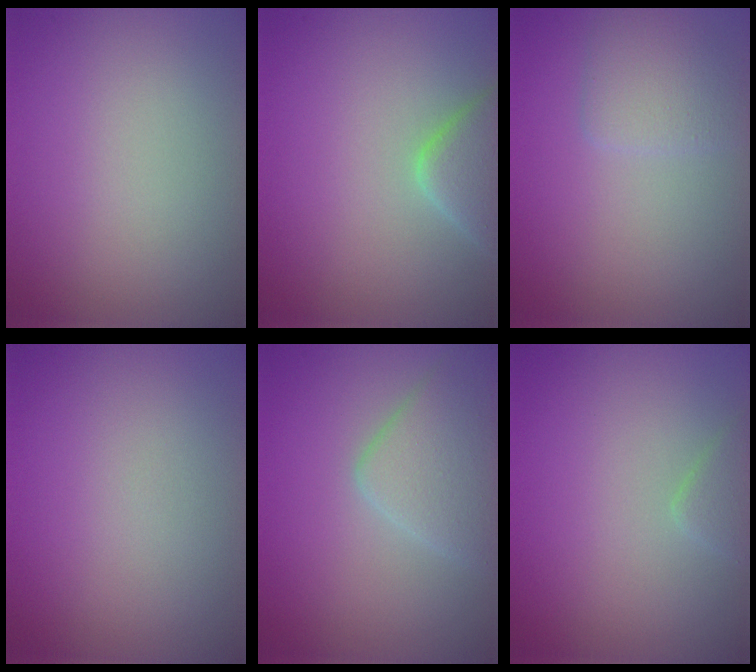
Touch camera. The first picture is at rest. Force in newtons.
{"total": 3.8, "press": 3.7, "slide": 0.3}
{"total": 2.4, "press": 2.4, "slide": 0.2}
{"total": 0.0}
{"total": 4.4, "press": 4.4, "slide": 0.3}
{"total": 1.3, "press": 1.2, "slide": 0.1}